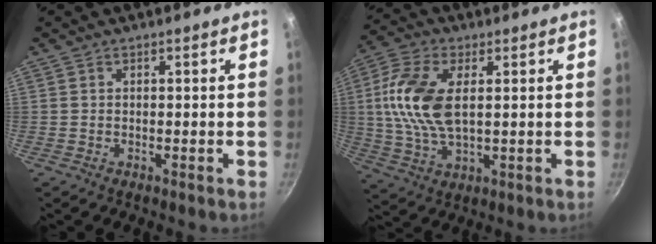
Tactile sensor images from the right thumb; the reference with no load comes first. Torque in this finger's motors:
{"motor_torque": [0.02, 0.73, 1.42, 0.07, 0.17]}